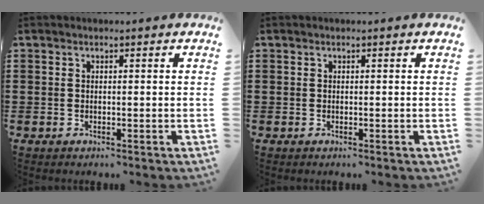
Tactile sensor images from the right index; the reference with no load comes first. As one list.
[{"total": 0.0}]